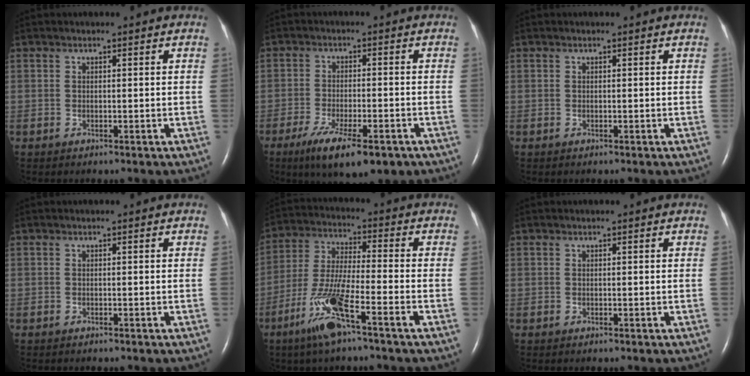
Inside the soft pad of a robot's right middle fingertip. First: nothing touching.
{"total": 11.2, "force": [-7.1, 3.0, 8.2], "torque": [-0.134, -0.021, -0.107]}
{"total": 0.0}
{"total": 0.6, "force": [-0.5, 0.1, 0.3], "torque": [-0.005, -0.001, -0.006]}
{"total": 10.6, "force": [-5.9, 0.3, 8.8], "torque": [-0.188, -0.013, -0.120]}
{"total": 0.0}